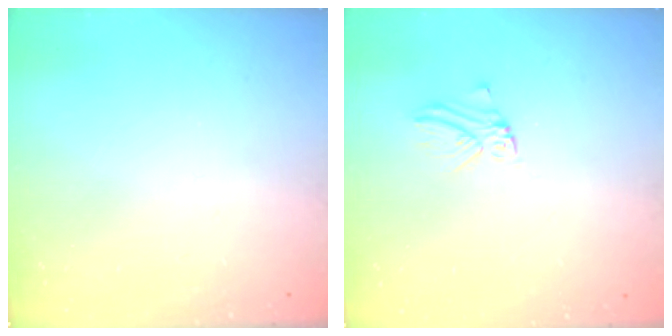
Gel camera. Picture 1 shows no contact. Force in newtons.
{"total": 2.1, "press": 2.1, "slide": 0.2}